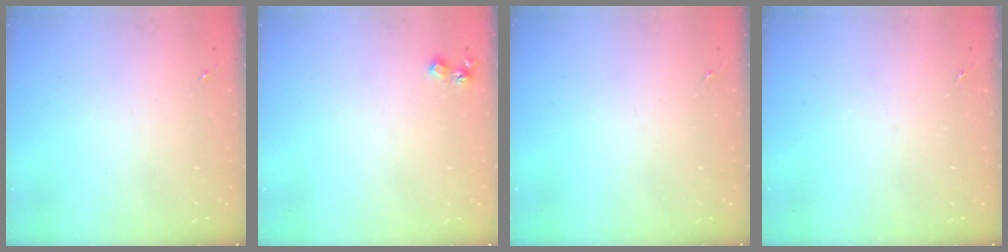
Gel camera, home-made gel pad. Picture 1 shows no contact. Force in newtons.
{"total": 4.8, "press": 4.7, "slide": 0.7}
{"total": 0.0}
{"total": 0.0}